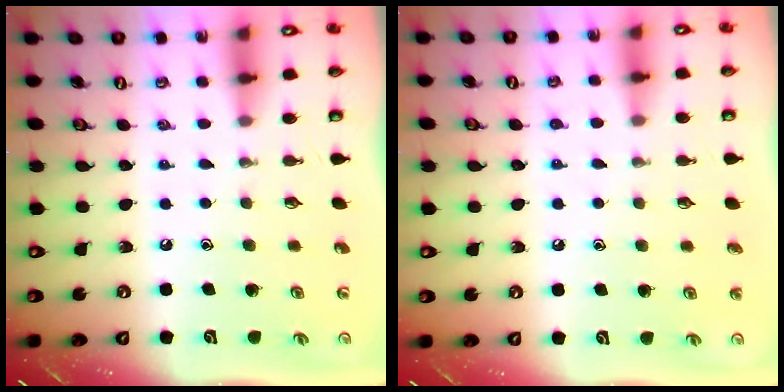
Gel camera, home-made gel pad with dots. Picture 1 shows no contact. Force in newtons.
{"total": 4.5, "press": 4.5, "slide": 0.5}